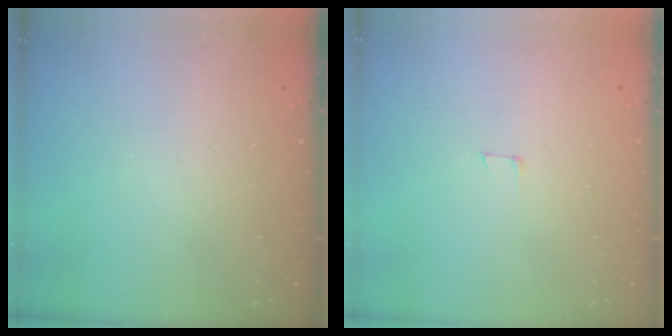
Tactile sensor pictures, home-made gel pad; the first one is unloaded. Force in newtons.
{"total": 3.0, "press": 3.0, "slide": 0.2}